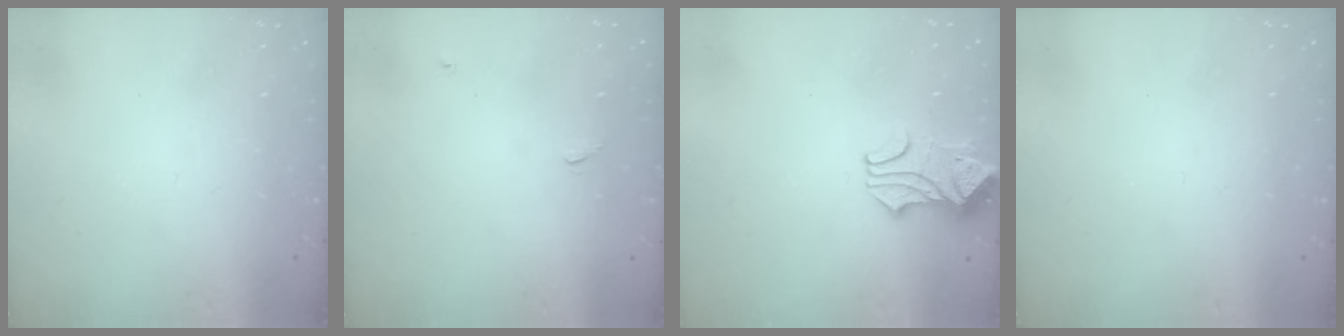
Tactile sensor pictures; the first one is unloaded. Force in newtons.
{"total": 3.9, "press": 3.9, "slide": 0.3}
{"total": 1.9, "press": 1.5, "slide": 1.2}
{"total": 0.0}